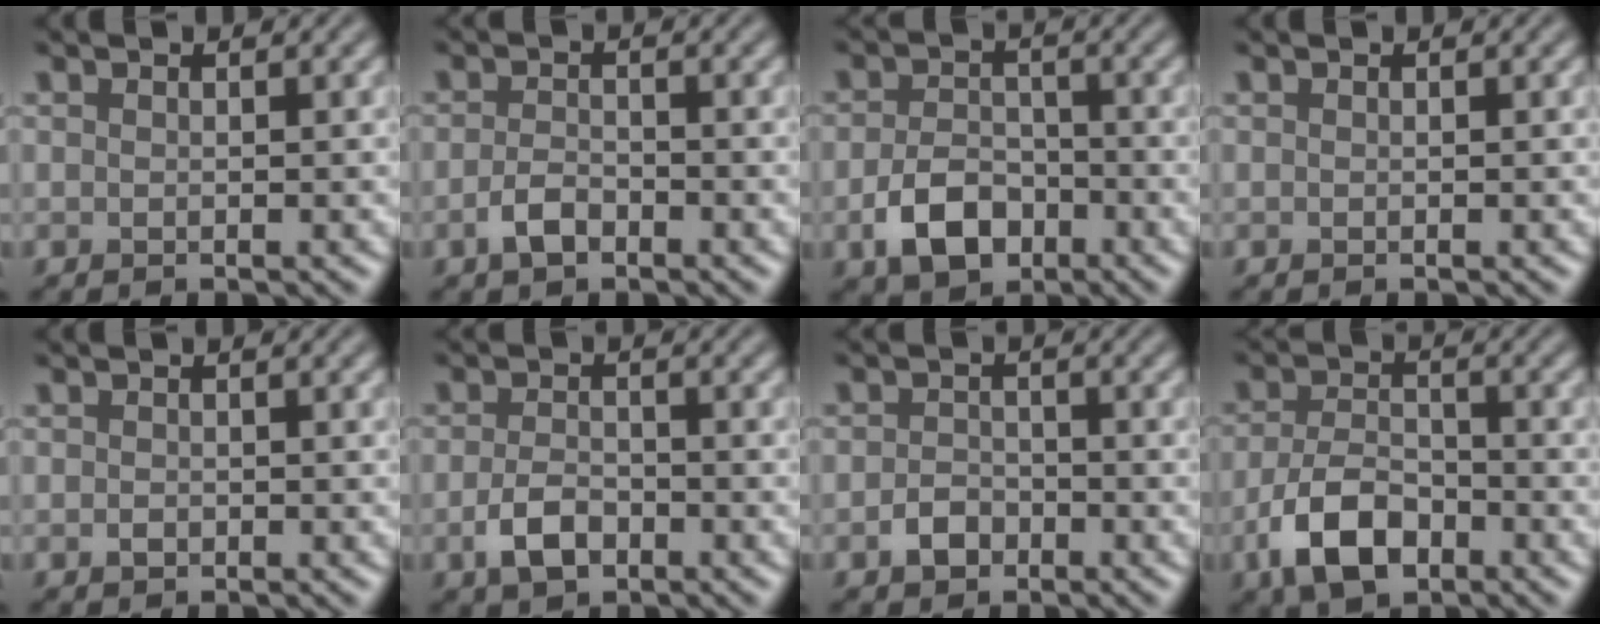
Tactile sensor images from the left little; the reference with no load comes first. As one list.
[{"total": 2.0, "force": [-1.3, 1.0, 1.2], "torque": [-0.025, 0.002, -0.029]}, {"total": 4.7, "force": [-2.2, 3.1, 2.7], "torque": [-0.052, -0.003, -0.043]}, {"total": 0.0}, {"total": 0.7, "force": [-0.2, 0.6, 0.3], "torque": [-0.007, -0.002, -0.007]}, {"total": 2.9, "force": [-1.4, 1.7, 1.9], "torque": [-0.039, -0.002, -0.032]}, {"total": 2.1, "force": [-1.2, 1.5, 0.8], "torque": [-0.012, 0.001, -0.029]}, {"total": 5.5, "force": [-2.9, 3.0, 3.6], "torque": [-0.072, -0.004, -0.058]}]